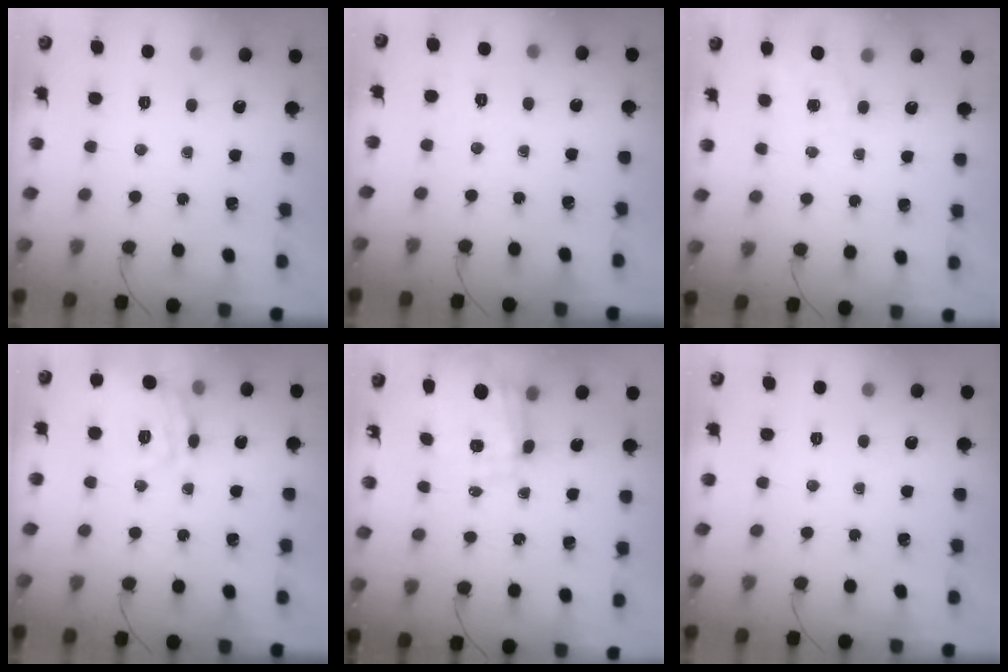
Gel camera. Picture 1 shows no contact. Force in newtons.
{"total": 2.5, "press": 1.8, "slide": 1.7}
{"total": 5.1, "press": 4.8, "slide": 1.5}
{"total": 17.8, "press": 17.7, "slide": 0.6}
{"total": 3.3, "press": 2.9, "slide": 1.7}
{"total": 0.0}